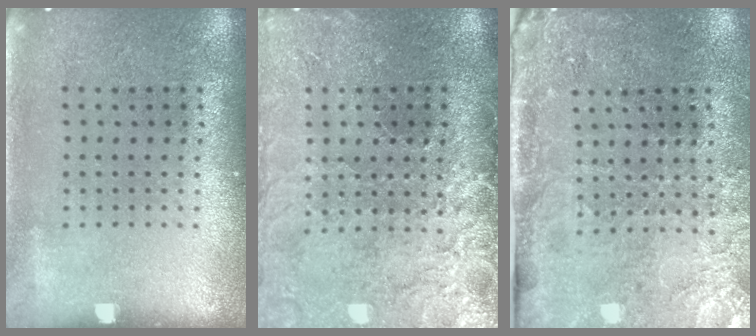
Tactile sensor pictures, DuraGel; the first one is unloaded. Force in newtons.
{"total": 3.9, "press": 3.4, "slide": 1.9}
{"total": 3.3, "press": 3.3, "slide": 0.3}